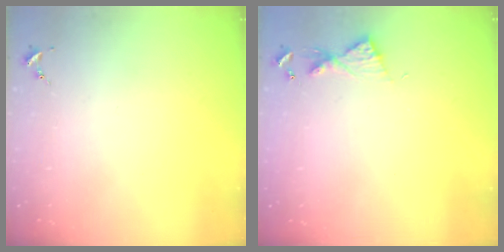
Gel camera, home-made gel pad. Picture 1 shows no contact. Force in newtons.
{"total": 6.7, "press": 6.6, "slide": 0.6}